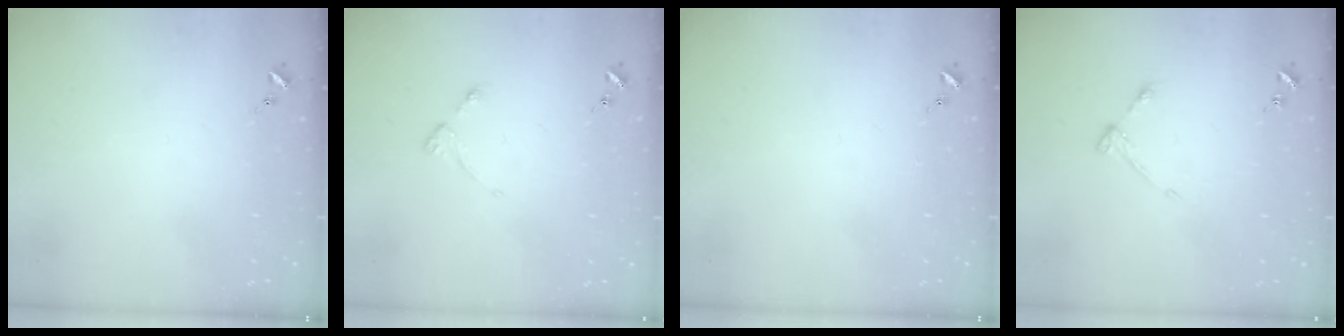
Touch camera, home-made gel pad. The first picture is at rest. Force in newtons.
{"total": 2.8, "press": 2.7, "slide": 0.5}
{"total": 0.0}
{"total": 3.9, "press": 3.9, "slide": 0.6}